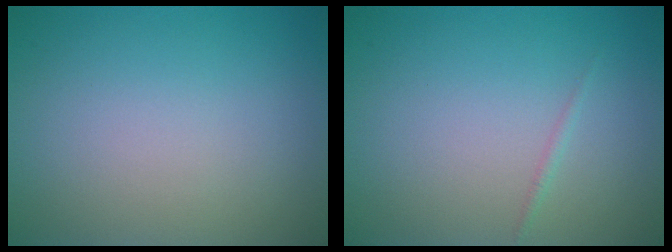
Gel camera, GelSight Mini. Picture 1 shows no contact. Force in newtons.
{"total": 0.5, "press": 0.5, "slide": 0.0}